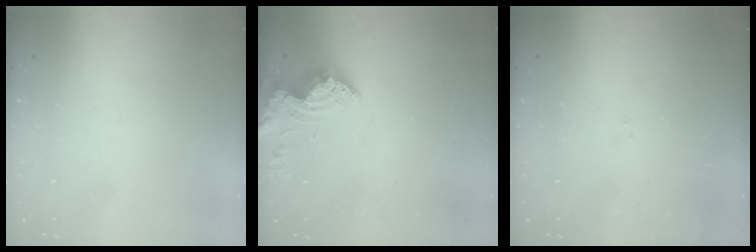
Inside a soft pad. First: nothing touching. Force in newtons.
{"total": 8.8, "press": 8.8, "slide": 0.9}
{"total": 5.8, "press": 5.8, "slide": 0.8}